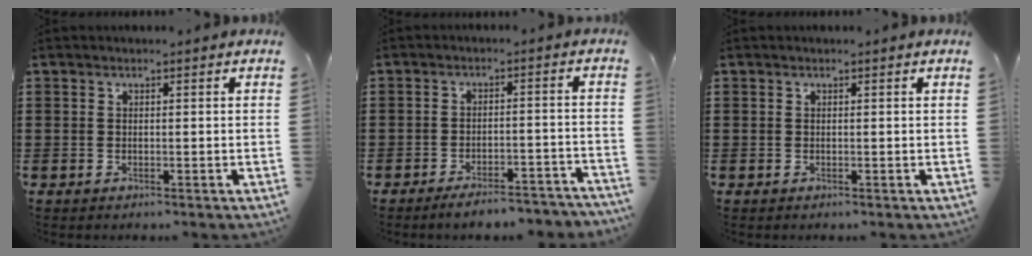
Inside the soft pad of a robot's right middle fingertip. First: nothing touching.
{"total": 4.1, "force": [-3.8, 0.1, 1.5], "torque": [-0.024, -0.001, -0.074]}
{"total": 0.0}